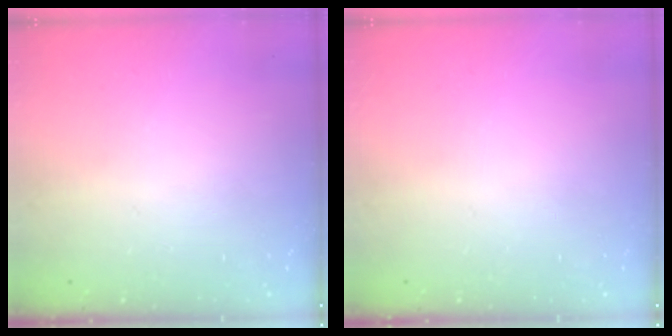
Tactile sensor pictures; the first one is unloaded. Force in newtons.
{"total": 0.0}